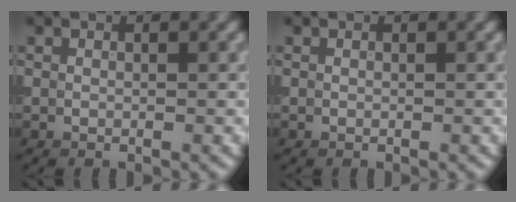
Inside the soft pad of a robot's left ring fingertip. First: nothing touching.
{"total": 0.0}